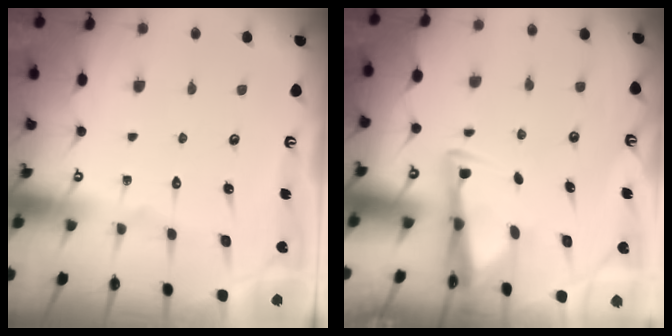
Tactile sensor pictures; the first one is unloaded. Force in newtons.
{"total": 3.0, "press": 2.8, "slide": 0.9}